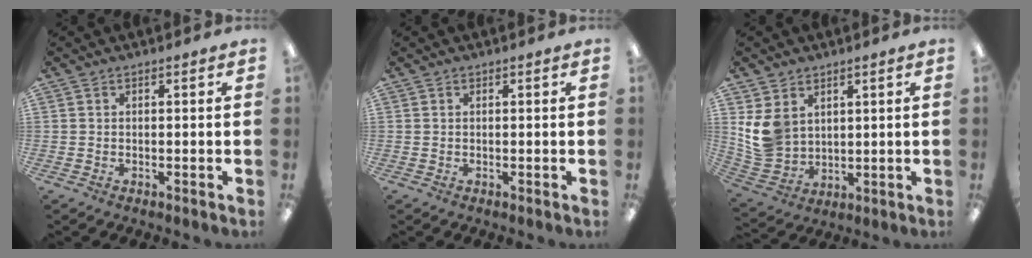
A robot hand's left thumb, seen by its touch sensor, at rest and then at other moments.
{"total": 0.0}
{"total": 9.4, "force": [3.4, 7.7, 4.2], "torque": [-0.114, -0.009, 0.072]}